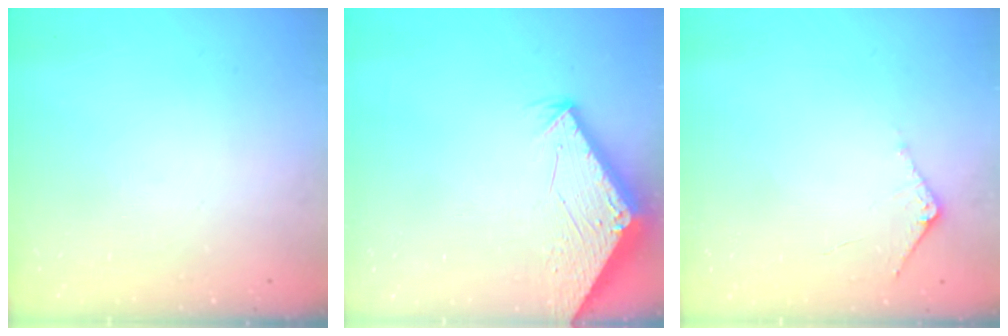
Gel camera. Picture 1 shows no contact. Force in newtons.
{"total": 2.8, "press": 2.8, "slide": 0.1}
{"total": 5.7, "press": 5.7, "slide": 0.6}